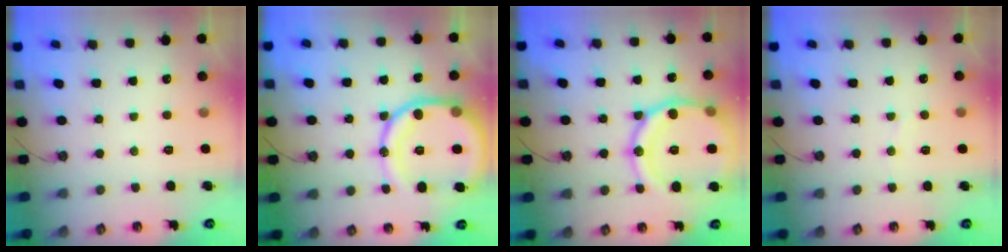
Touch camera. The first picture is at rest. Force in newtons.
{"total": 18.1, "press": 18.0, "slide": 2.2}
{"total": 20.3, "press": 20.2, "slide": 1.8}
{"total": 3.7, "press": 3.6, "slide": 0.2}